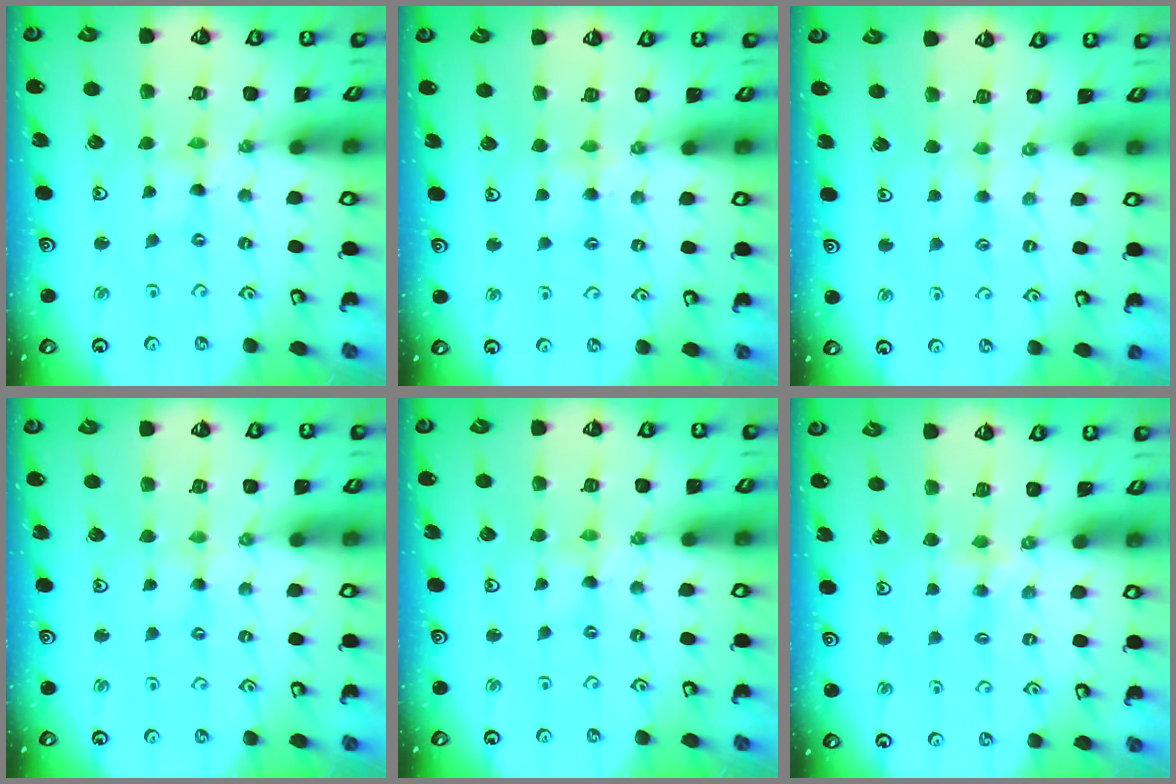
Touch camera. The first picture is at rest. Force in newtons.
{"total": 5.0, "press": 5.0, "slide": 0.6}
{"total": 2.0, "press": 1.9, "slide": 0.4}
{"total": 2.2, "press": 2.2, "slide": 0.3}
{"total": 0.0}
{"total": 3.0, "press": 2.9, "slide": 0.4}